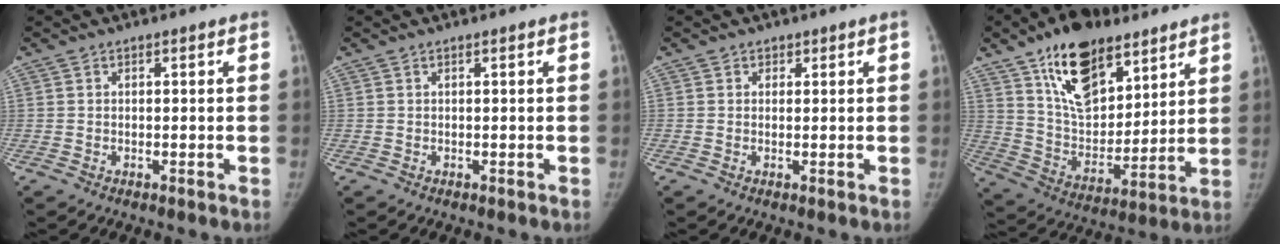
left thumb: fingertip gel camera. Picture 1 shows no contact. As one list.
[{"total": 0.0}, {"total": 0.7, "force": [0.4, 0.5, 0.0], "torque": [0.008, -0.002, 0.004]}, {"total": 20.1, "force": [11.9, 10.6, 12.2], "torque": [-0.160, -0.055, 0.214]}]